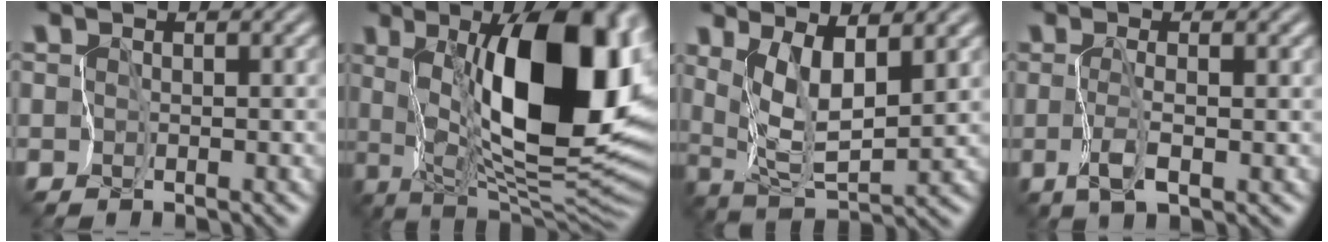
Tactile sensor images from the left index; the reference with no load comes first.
{"total": 14.5, "force": [4.1, 5.3, 12.8], "torque": [-0.187, -0.006, 0.073]}
{"total": 4.3, "force": [2.7, 0.8, 3.3], "torque": [-0.077, -0.011, 0.063]}
{"total": 1.6, "force": [-0.1, -0.2, 1.6], "torque": [-0.039, 0.004, 0.000]}